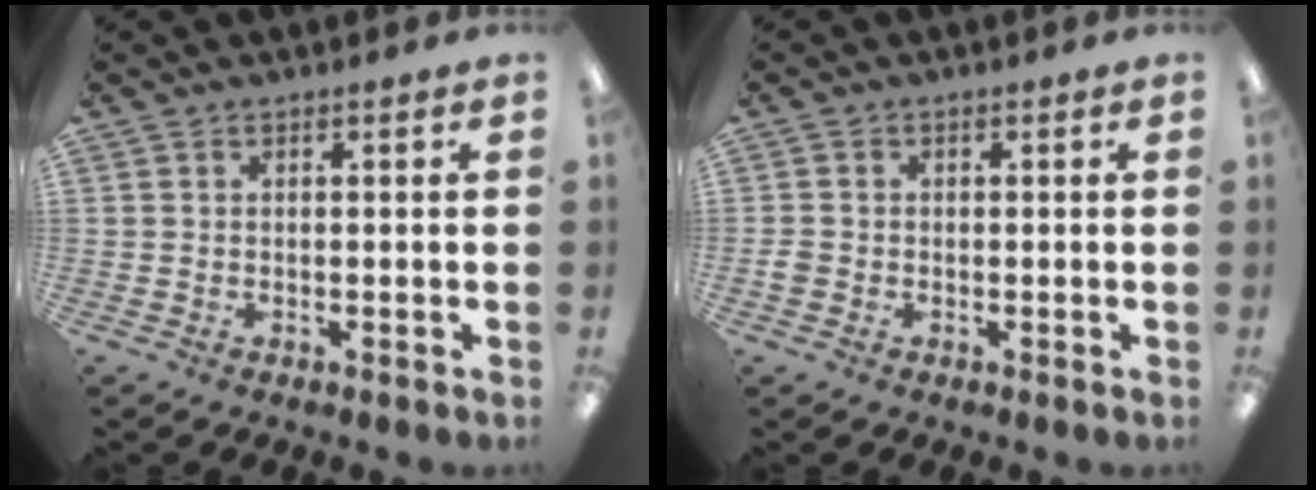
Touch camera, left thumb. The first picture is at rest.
{"total": 1.9, "force": [-0.5, 1.6, 0.8], "torque": [-0.013, 0.003, -0.008]}